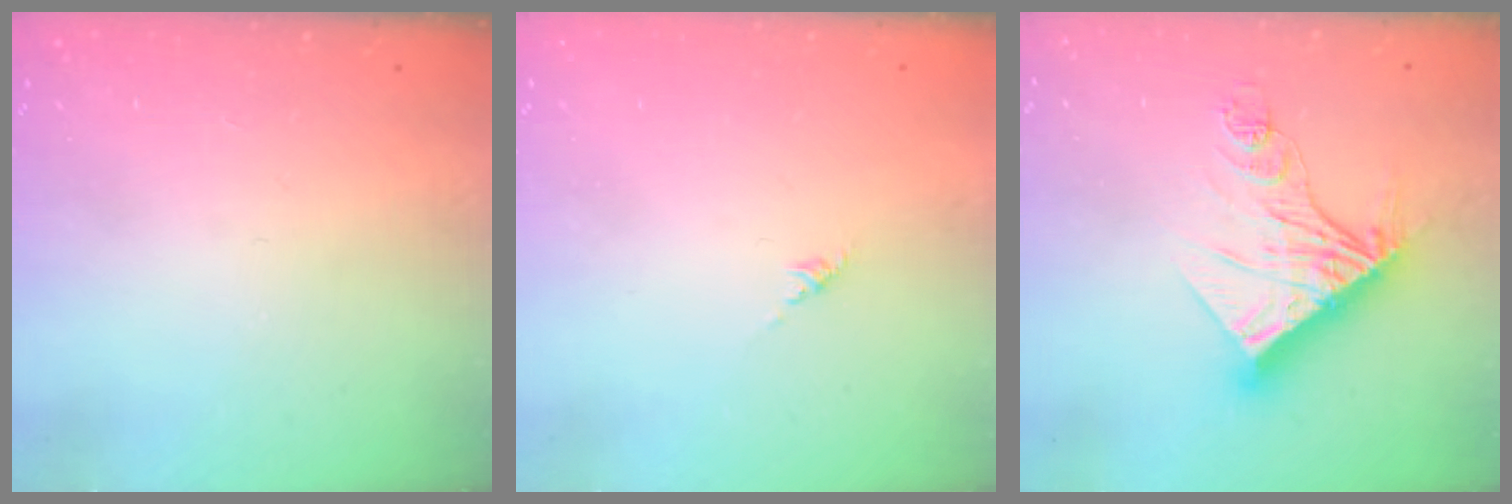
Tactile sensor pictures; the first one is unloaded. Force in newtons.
{"total": 0.0}
{"total": 13.9, "press": 13.9, "slide": 0.7}